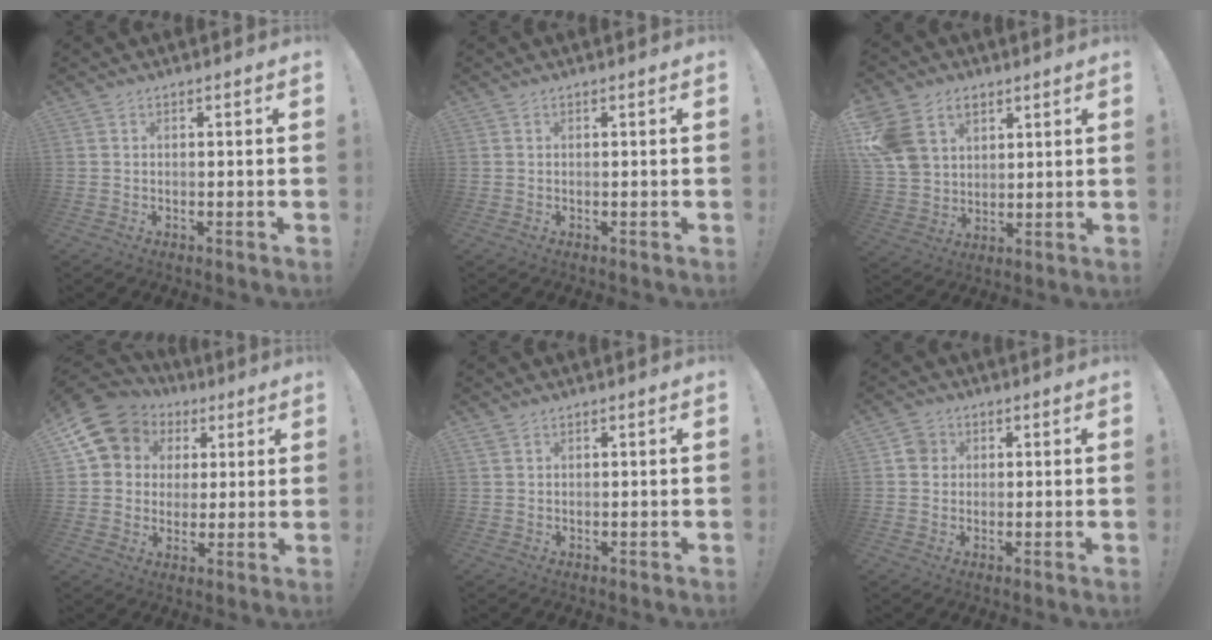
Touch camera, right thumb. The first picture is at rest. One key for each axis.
{"total": 0.0}
{"total": 13.8, "fx": 6.6, "fy": 10.4, "fz": 6.2, "tx": -0.112, "ty": -0.030, "tz": 0.132}
{"total": 13.5, "fx": 6.0, "fy": 10.9, "fz": 5.4, "tx": -0.081, "ty": -0.030, "tz": 0.123}
{"total": 1.3, "fx": 0.9, "fy": 0.7, "fz": 0.6, "tx": -0.011, "ty": 0.002, "tz": 0.018}
{"total": 4.8, "fx": 1.2, "fy": 4.4, "fz": 1.5, "tx": -0.016, "ty": 0.007, "tz": 0.023}